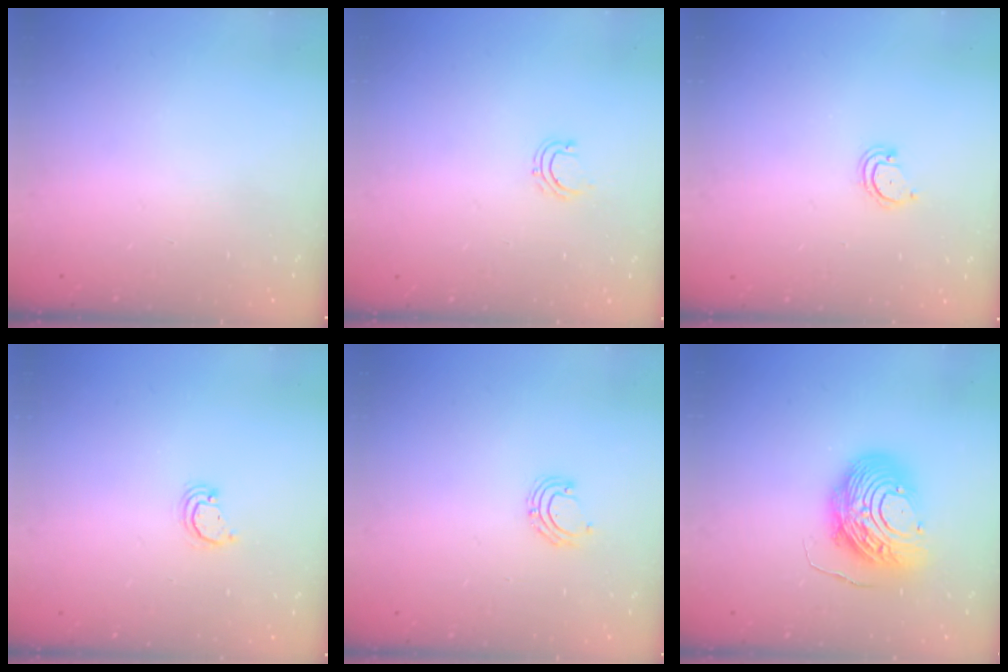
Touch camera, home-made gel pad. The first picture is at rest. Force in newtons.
{"total": 5.3, "press": 5.2, "slide": 0.6}
{"total": 2.5, "press": 2.5, "slide": 0.2}
{"total": 2.2, "press": 2.2, "slide": 0.3}
{"total": 6.0, "press": 5.9, "slide": 1.1}
{"total": 13.7, "press": 13.6, "slide": 1.4}